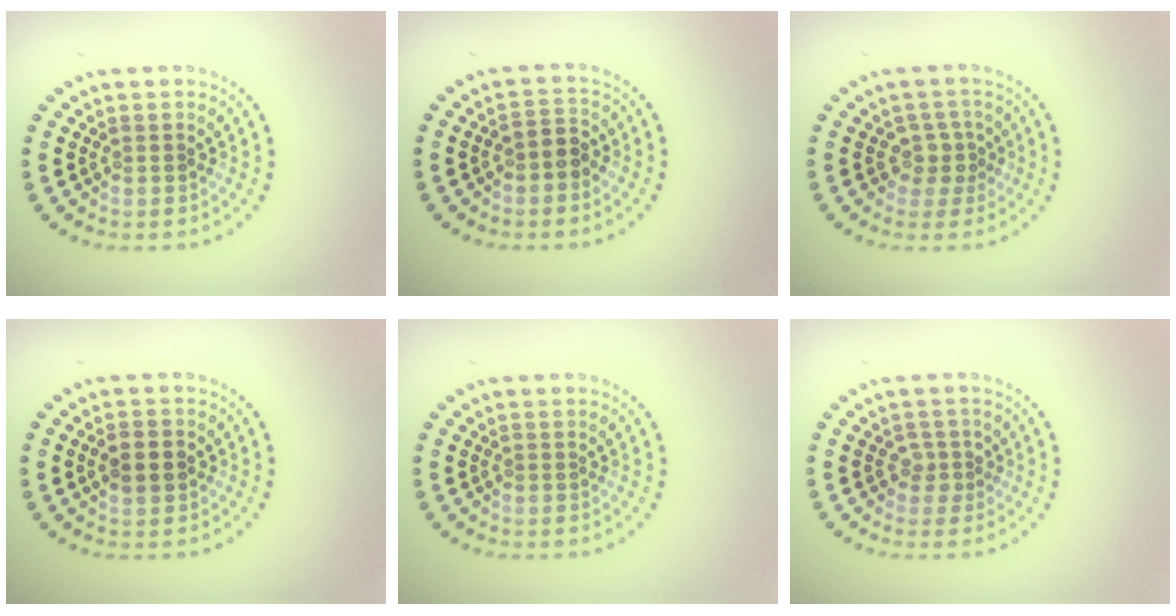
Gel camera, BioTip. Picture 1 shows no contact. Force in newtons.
{"total": 1.9, "press": 1.8, "slide": 0.7}
{"total": 2.1, "press": 1.6, "slide": 1.3}
{"total": 2.6, "press": 2.6, "slide": 0.1}
{"total": 0.0}
{"total": 1.3, "press": 1.1, "slide": 0.8}